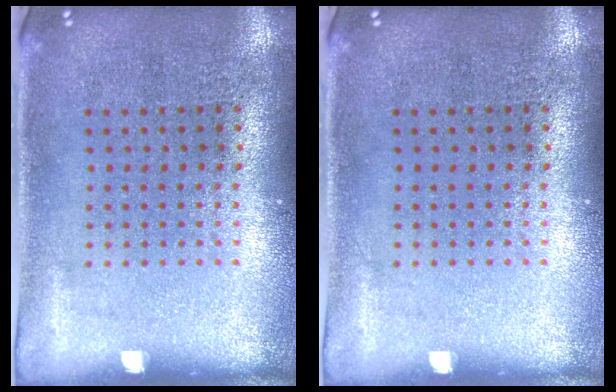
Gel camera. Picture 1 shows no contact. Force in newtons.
{"total": 0.0}